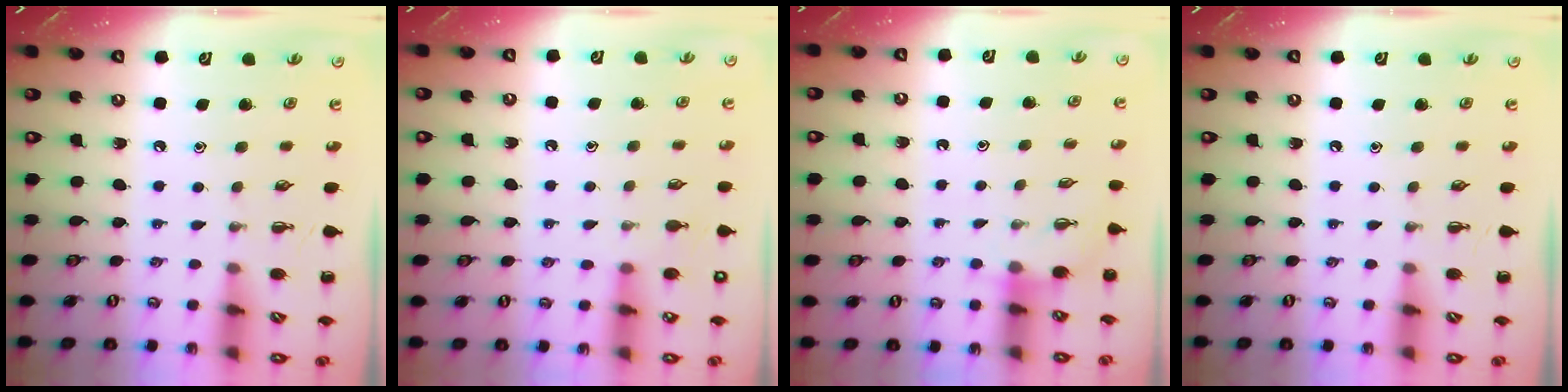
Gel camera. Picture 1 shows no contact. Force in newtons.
{"total": 5.7, "press": 5.5, "slide": 1.4}
{"total": 2.6, "press": 2.5, "slide": 0.9}
{"total": 0.0}